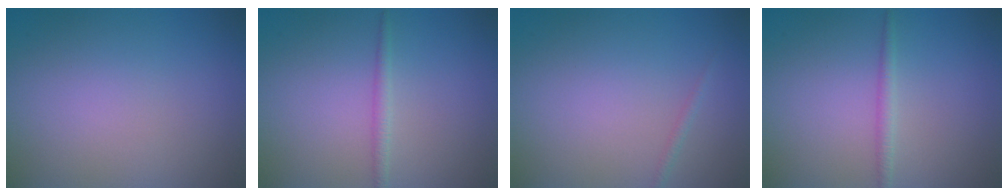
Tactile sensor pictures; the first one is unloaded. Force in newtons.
{"total": 1.2, "press": 1.2, "slide": 0.1}
{"total": 0.6, "press": 0.6, "slide": 0.1}
{"total": 1.3, "press": 1.3, "slide": 0.1}